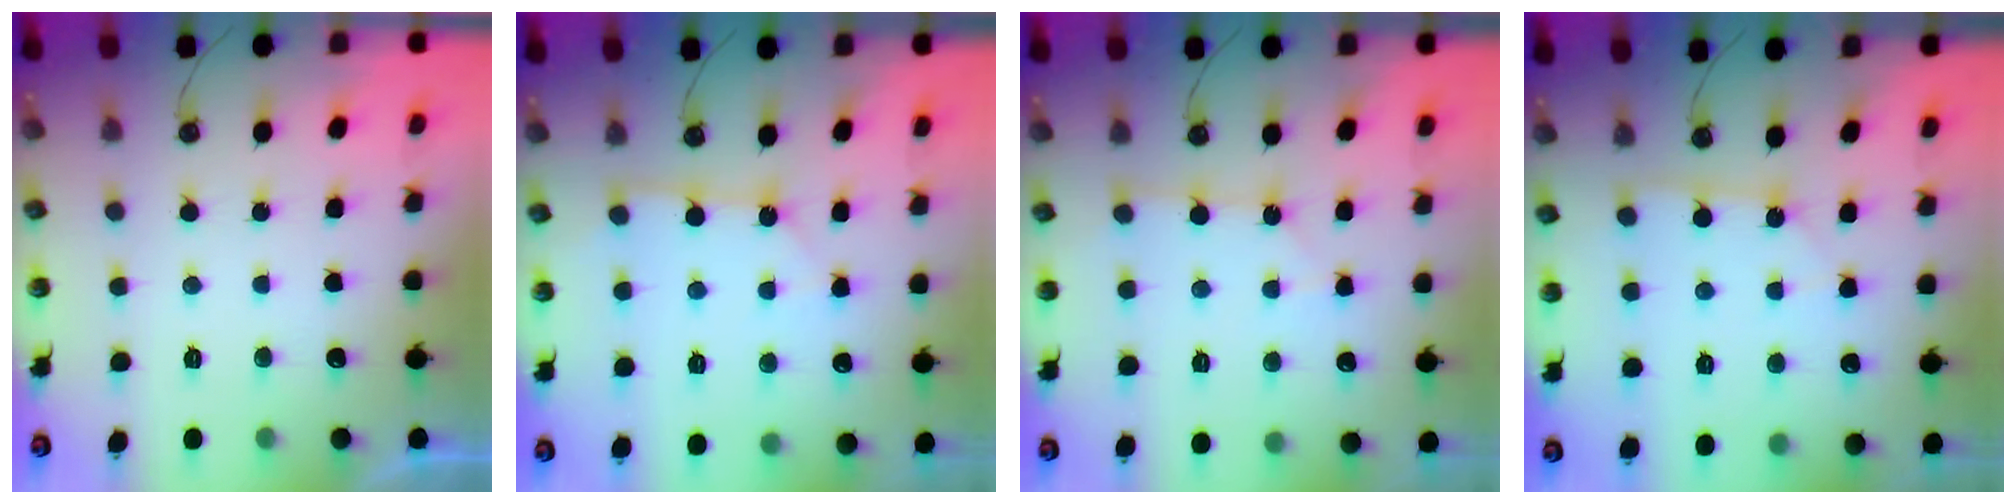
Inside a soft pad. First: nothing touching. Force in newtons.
{"total": 2.7, "press": 2.7, "slide": 0.3}
{"total": 3.0, "press": 2.9, "slide": 0.4}
{"total": 2.5, "press": 2.5, "slide": 0.2}